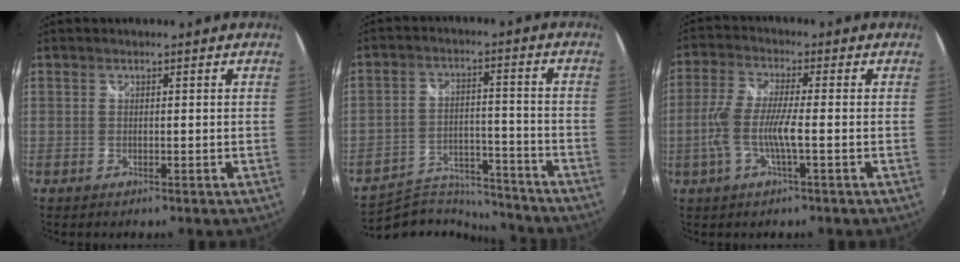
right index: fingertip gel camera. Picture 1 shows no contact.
{"total": 12.1, "force": [-11.7, 2.8, 1.4], "torque": [-0.040, 0.020, -0.184]}
{"total": 8.0, "force": [-1.9, 1.0, 7.7], "torque": [-0.166, -0.003, -0.038]}